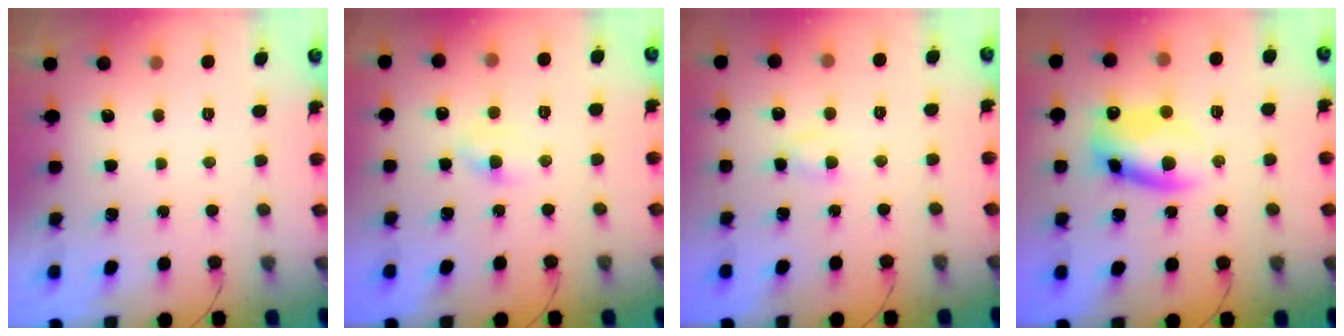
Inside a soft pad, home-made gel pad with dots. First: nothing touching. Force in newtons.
{"total": 3.8, "press": 3.7, "slide": 1.0}
{"total": 2.6, "press": 2.3, "slide": 1.0}
{"total": 10.0, "press": 9.9, "slide": 1.5}